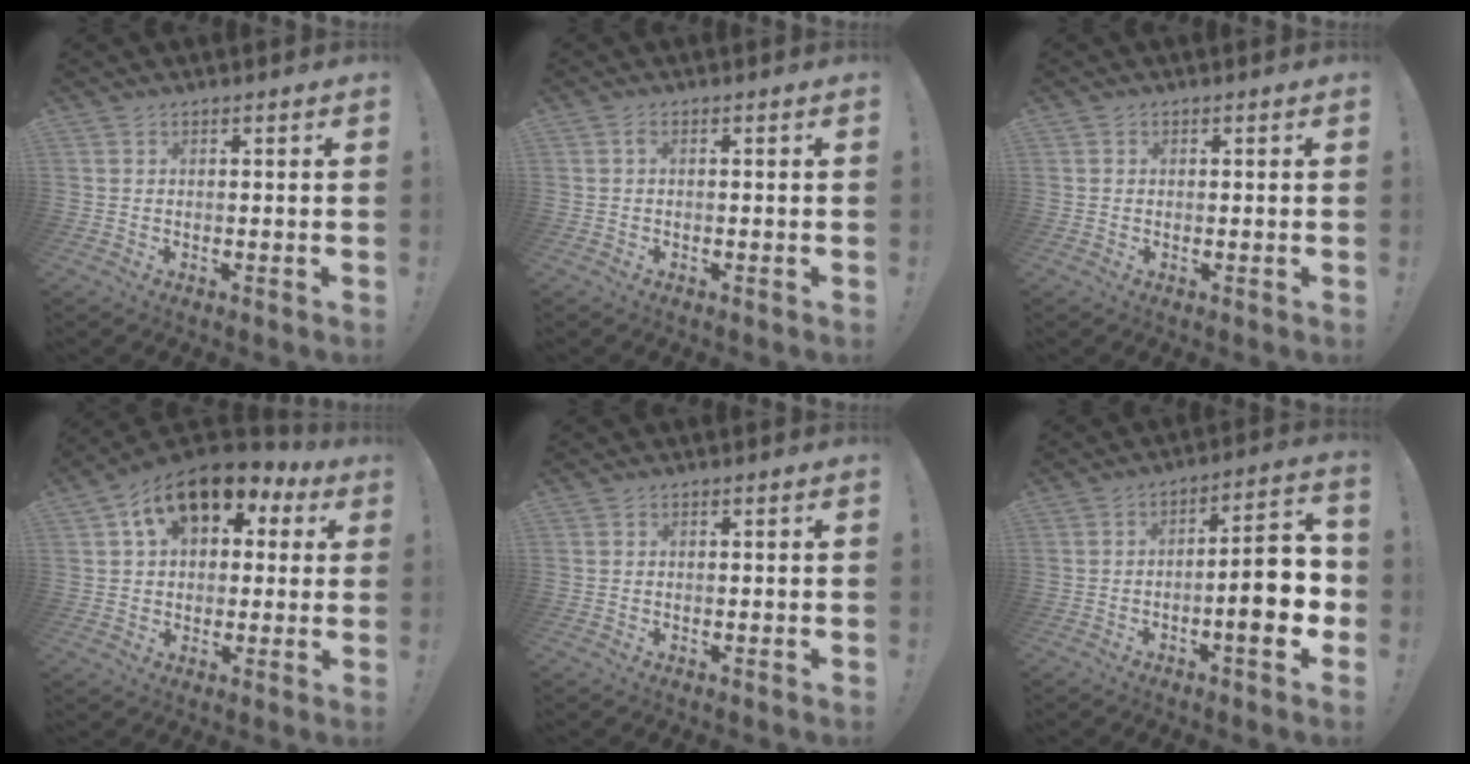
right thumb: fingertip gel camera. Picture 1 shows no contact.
{"total": 0.8, "force": [0.1, 0.3, 0.8], "torque": [-0.017, 0.002, 0.001]}
{"total": 0.7, "force": [0.4, 0.5, -0.1], "torque": [0.010, -0.001, 0.006]}
{"total": 14.6, "force": [7.9, 8.9, 8.4], "torque": [-0.128, -0.036, 0.145]}
{"total": 0.0}
{"total": 13.7, "force": [-3.0, 3.6, 12.9], "torque": [-0.164, 0.009, -0.051]}